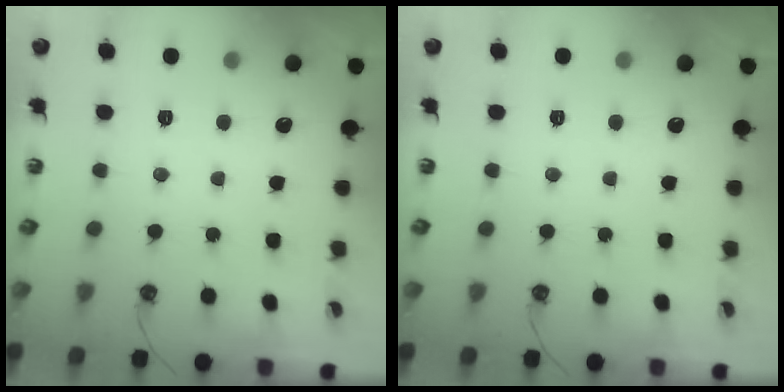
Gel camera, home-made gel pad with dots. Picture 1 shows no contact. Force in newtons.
{"total": 0.0}